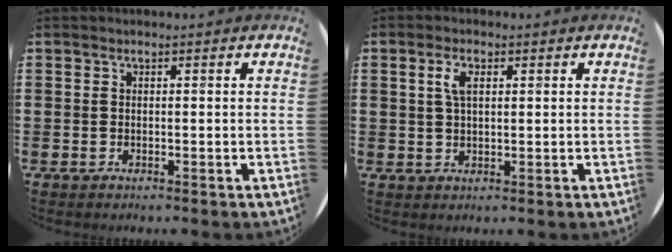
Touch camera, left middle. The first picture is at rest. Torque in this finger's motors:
{"motor_torque": [0.60, -0.11, -0.01, 0.02]}